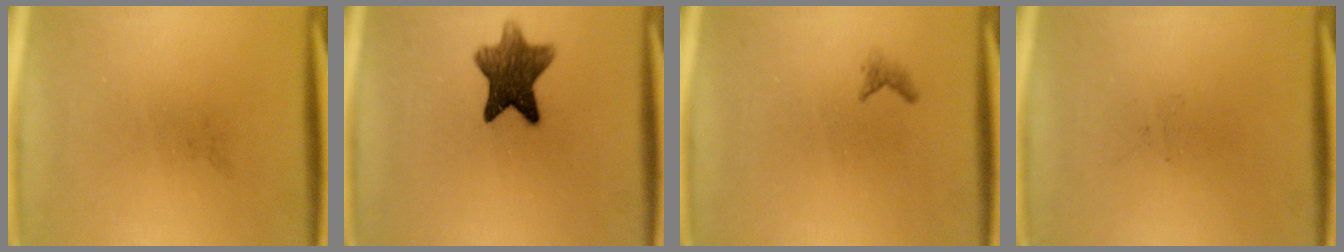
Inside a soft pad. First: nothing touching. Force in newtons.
{"total": 8.9}
{"total": 0.7}
{"total": 0.0}